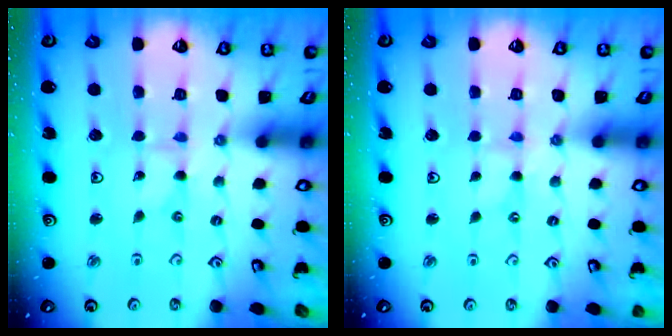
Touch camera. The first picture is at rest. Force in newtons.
{"total": 0.0}